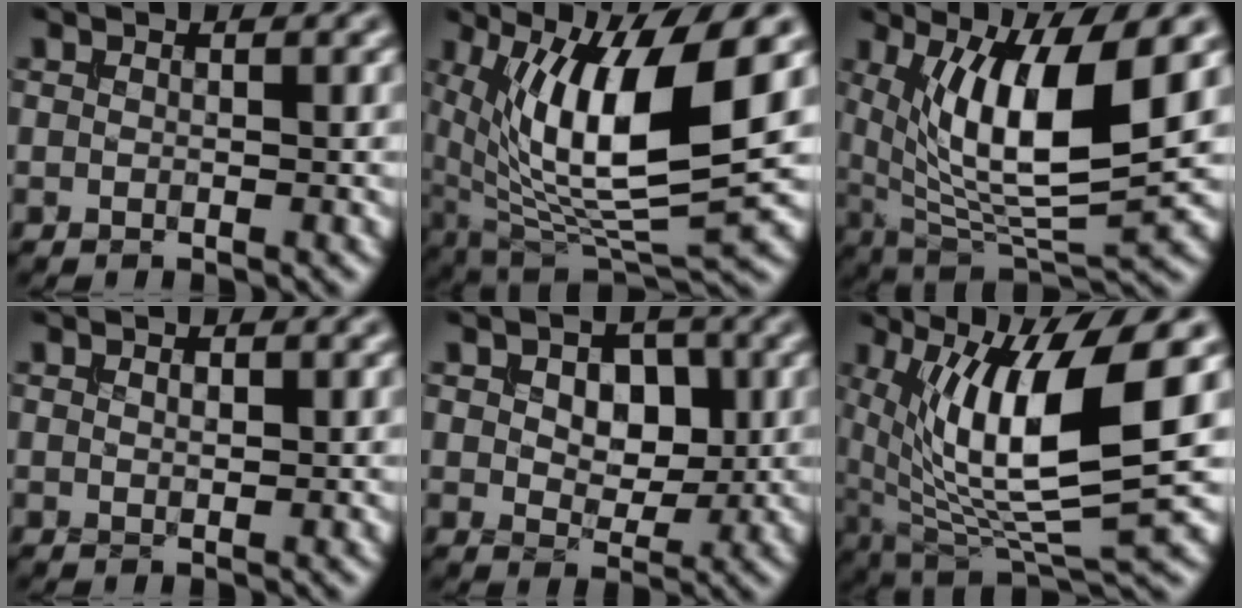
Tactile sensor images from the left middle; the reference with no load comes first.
{"total": 12.1, "force": [3.2, 3.6, 11.2], "torque": [-0.193, -0.006, 0.062]}
{"total": 9.9, "force": [2.8, 3.0, 9.1], "torque": [-0.151, -0.015, 0.055]}
{"total": 0.9, "force": [0.4, 0.4, 0.7], "torque": [-0.013, 0.000, 0.009]}
{"total": 5.0, "force": [1.1, 3.4, 3.6], "torque": [-0.053, 0.002, 0.009]}
{"total": 12.0, "force": [2.8, 3.3, 11.2], "torque": [-0.199, -0.006, 0.059]}